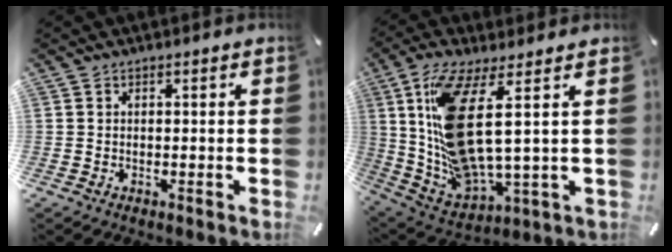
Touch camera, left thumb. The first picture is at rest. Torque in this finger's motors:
{"motor_torque": [2.87, 2.14, 1.21, -0.74, 0.65]}